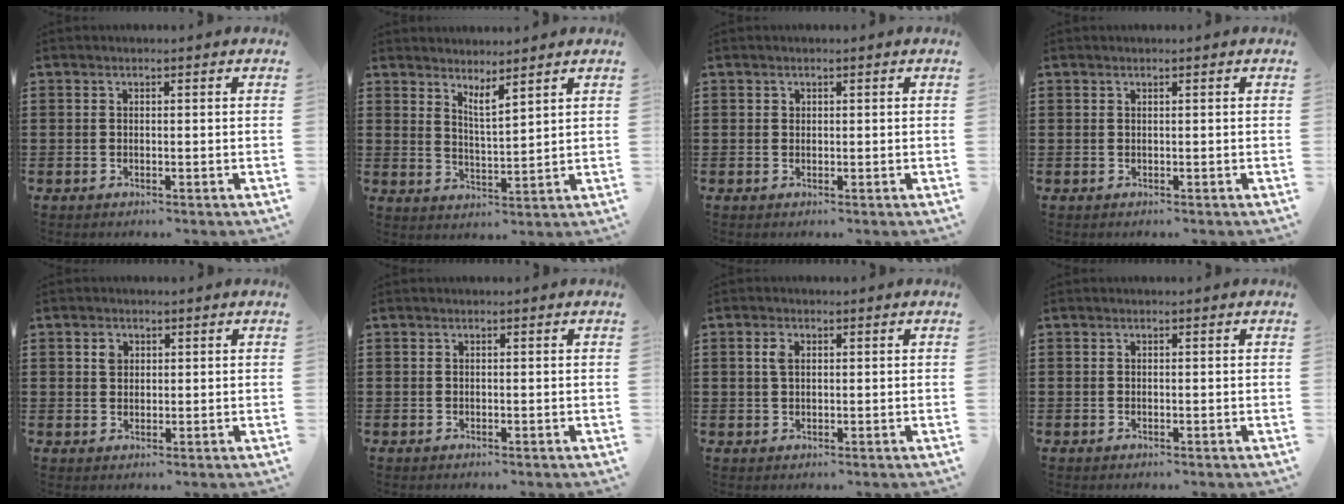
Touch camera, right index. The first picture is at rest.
{"total": 2.8, "force": [2.7, 0.0, 1.0], "torque": [-0.026, -0.007, 0.049]}
{"total": 0.5, "force": [0.2, 0.5, 0.0], "torque": [-0.002, 0.004, 0.003]}
{"total": 0.0}
{"total": 1.9, "force": [0.9, 1.5, 0.9], "torque": [-0.014, 0.003, 0.014]}
{"total": 0.0}
{"total": 2.2, "force": [0.6, 1.3, 1.7], "torque": [-0.038, 0.007, 0.009]}
{"total": 0.0}